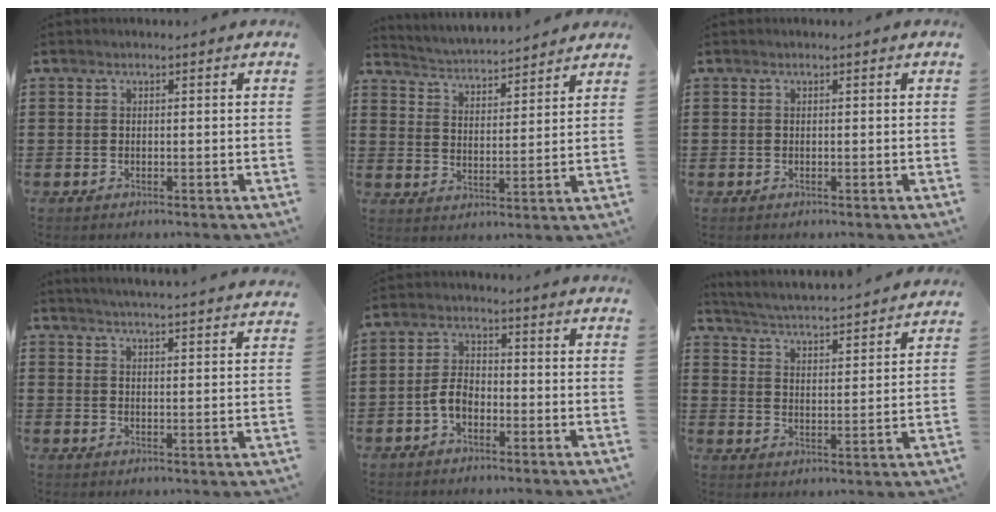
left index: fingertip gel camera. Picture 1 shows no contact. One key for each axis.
{"total": 3.6, "fx": 3.6, "fy": 0.0, "fz": 0.0, "tx": -0.022, "ty": -0.028, "tz": 0.058}
{"total": 0.0}
{"total": 4.3, "fx": 4.2, "fy": -1.0, "fz": 0.5, "tx": -0.024, "ty": -0.031, "tz": 0.072}
{"total": 4.1, "fx": -1.7, "fy": 2.3, "fz": 2.9, "tx": -0.074, "ty": 0.001, "tz": -0.040}
{"total": 3.6, "fx": 3.4, "fy": -0.6, "fz": 0.7, "tx": -0.034, "ty": -0.036, "tz": 0.050}